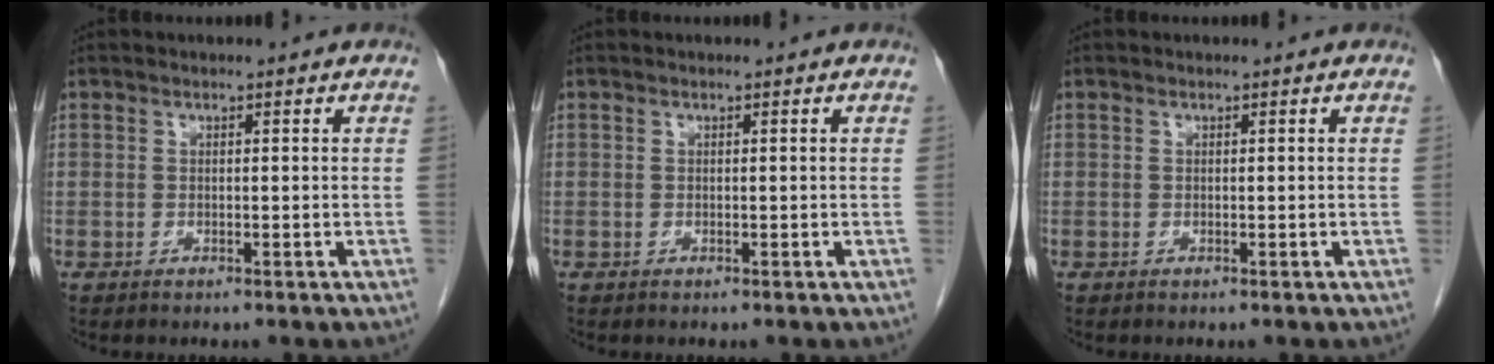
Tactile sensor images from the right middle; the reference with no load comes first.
{"total": 0.0}
{"total": 0.0}